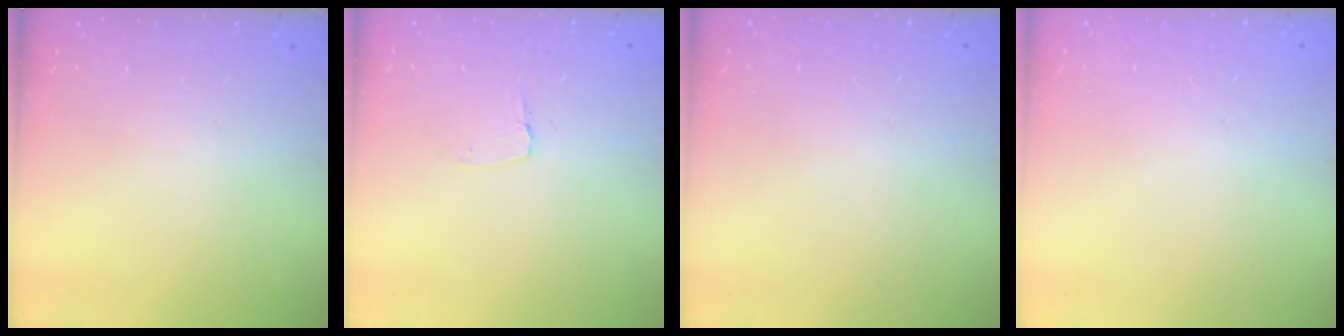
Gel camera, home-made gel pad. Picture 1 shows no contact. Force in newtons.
{"total": 2.9, "press": 2.9, "slide": 0.3}
{"total": 0.6, "press": 0.6, "slide": 0.1}
{"total": 0.6, "press": 0.6, "slide": 0.1}